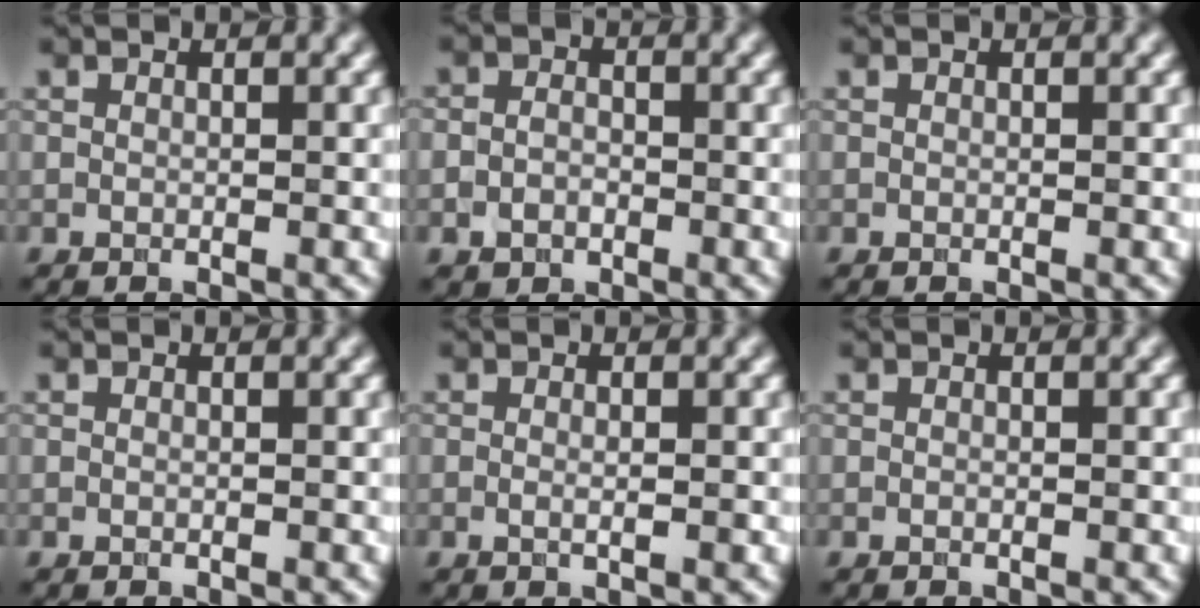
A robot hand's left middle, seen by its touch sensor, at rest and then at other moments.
{"total": 1.9, "force": [-0.7, 1.5, 0.9], "torque": [-0.010, -0.001, -0.016]}
{"total": 0.0}
{"total": 0.0}
{"total": 1.1, "force": [0.0, 0.3, 1.1], "torque": [-0.016, -0.007, -0.001]}
{"total": 0.0}